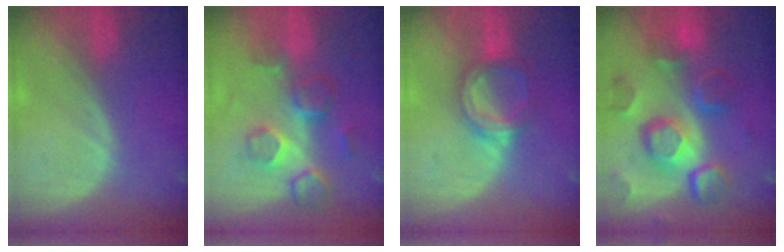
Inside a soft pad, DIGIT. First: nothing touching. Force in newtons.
{"total": 8.7, "press": 7.6, "slide": 4.2}
{"total": 5.7, "press": 5.4, "slide": 1.5}
{"total": 12.4, "press": 10.7, "slide": 6.1}